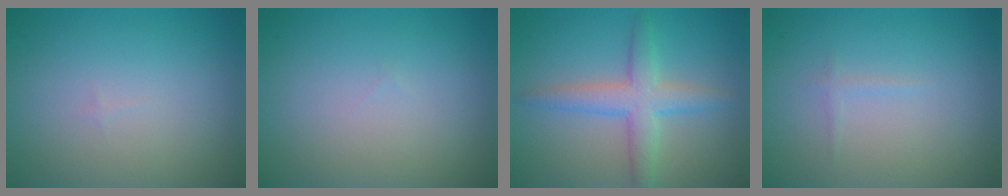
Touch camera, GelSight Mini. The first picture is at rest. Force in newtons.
{"total": 0.0}
{"total": 3.9, "press": 3.9, "slide": 0.1}
{"total": 0.6, "press": 0.6, "slide": 0.0}